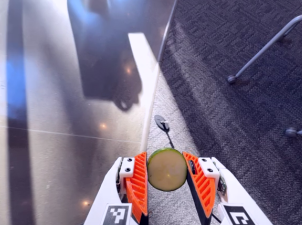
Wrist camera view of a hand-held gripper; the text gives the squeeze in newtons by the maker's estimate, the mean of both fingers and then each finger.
{"total": 9.4, "left": 9.7, "right": 9.1}